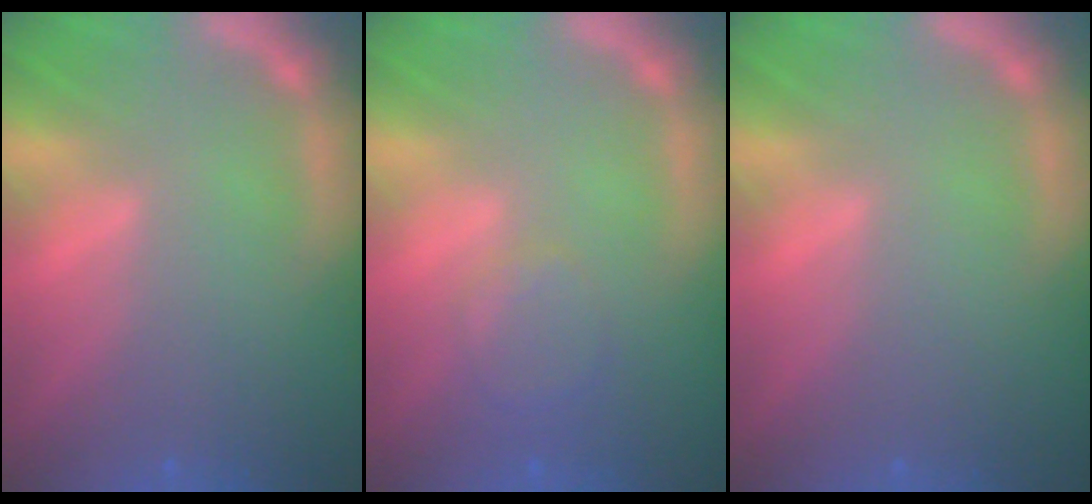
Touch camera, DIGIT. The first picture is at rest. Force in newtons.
{"total": 2.4}
{"total": 0.0}